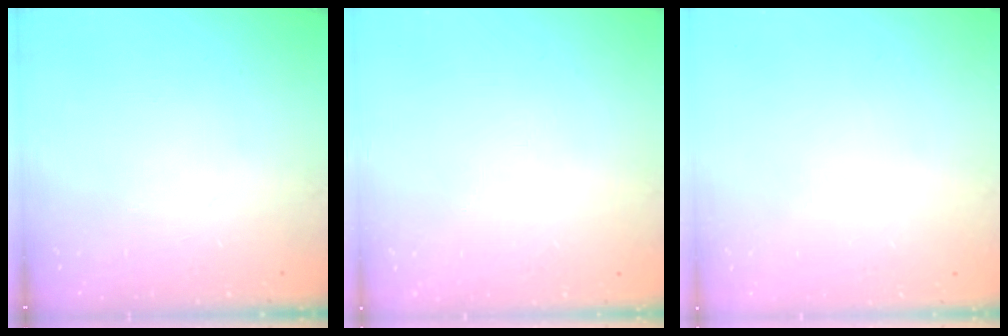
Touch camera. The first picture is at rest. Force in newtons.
{"total": 0.0}
{"total": 0.0}